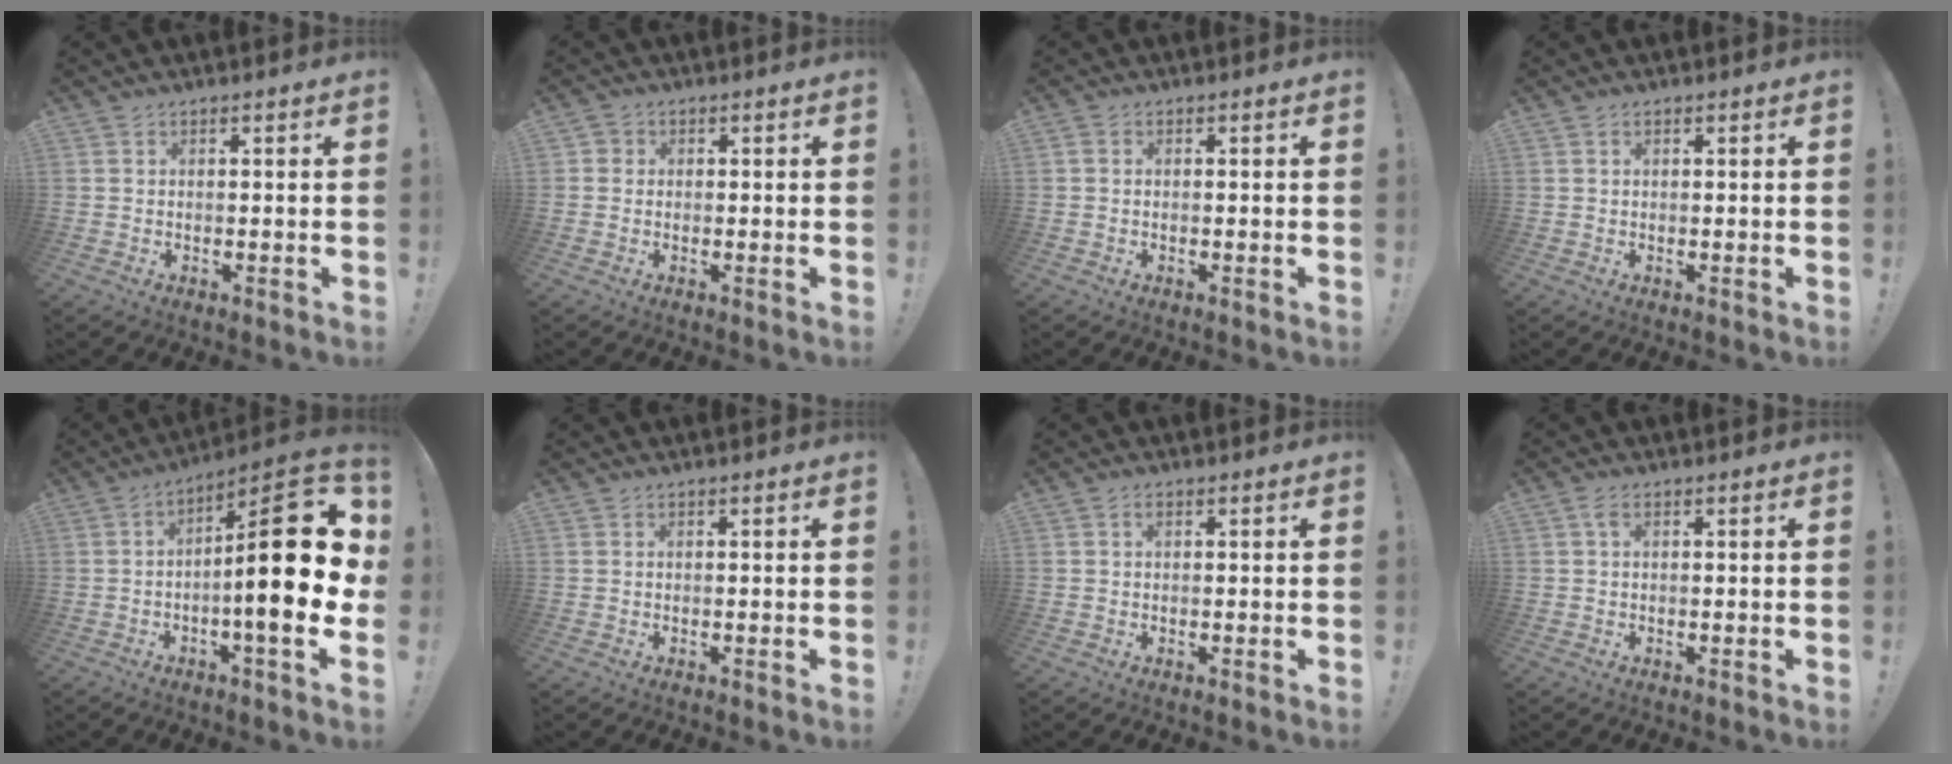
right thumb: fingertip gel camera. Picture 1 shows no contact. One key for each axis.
{"total": 1.9, "fx": -0.3, "fy": 1.8, "fz": 0.5, "tx": -0.010, "ty": 0.010, "tz": -0.004}
{"total": 0.7, "fx": -0.3, "fy": 0.6, "fz": 0.2, "tx": -0.006, "ty": 0.004, "tz": -0.004}
{"total": 0.0}
{"total": 23.6, "fx": -0.5, "fy": 5.9, "fz": 22.8, "tx": -0.327, "ty": 0.003, "tz": -0.014}
{"total": 0.0}
{"total": 0.7, "fx": 0.2, "fy": 0.5, "fz": 0.5, "tx": -0.007, "ty": 0.001, "tz": 0.003}
{"total": 1.8, "fx": 0.8, "fy": 1.0, "fz": 1.4, "tx": -0.024, "ty": 0.002, "tz": 0.012}